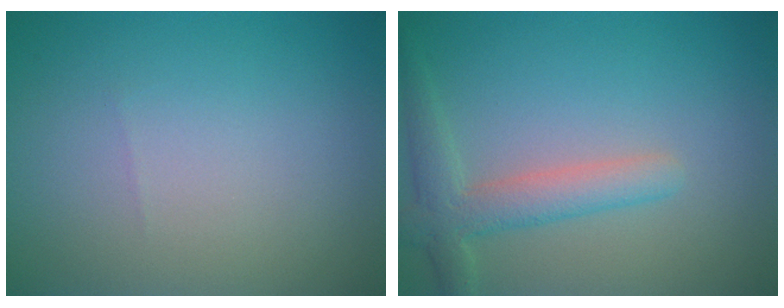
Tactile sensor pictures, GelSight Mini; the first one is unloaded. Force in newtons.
{"total": 3.5, "press": 3.5, "slide": 0.1}